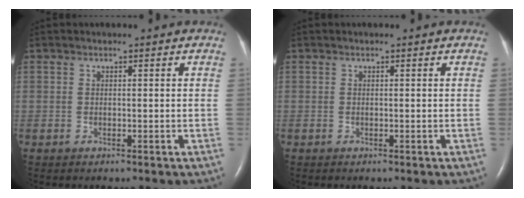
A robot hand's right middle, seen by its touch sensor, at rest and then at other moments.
{"total": 0.0}